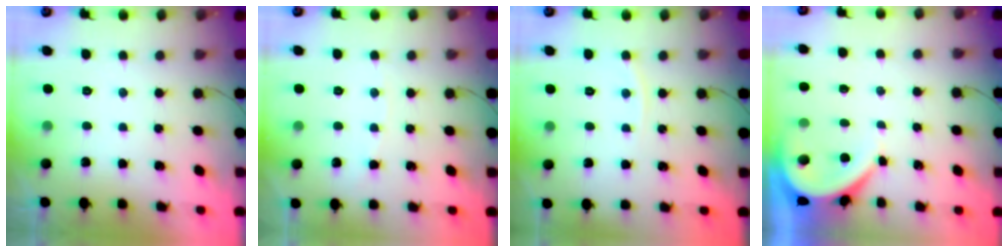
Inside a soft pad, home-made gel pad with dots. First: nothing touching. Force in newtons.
{"total": 3.3, "press": 3.3, "slide": 0.3}
{"total": 3.1, "press": 3.1, "slide": 0.3}
{"total": 3.9, "press": 3.9, "slide": 0.5}